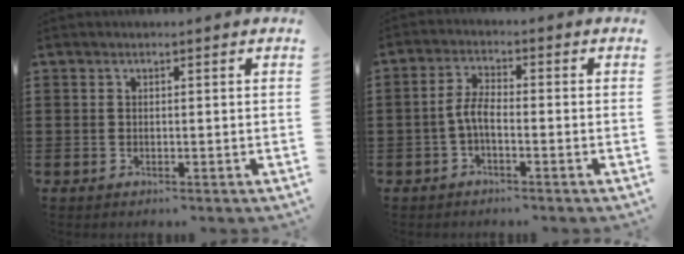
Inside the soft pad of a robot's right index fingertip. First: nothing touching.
{"total": 3.8, "force": [-1.3, 1.3, 3.3], "torque": [-0.081, 0.000, -0.032]}